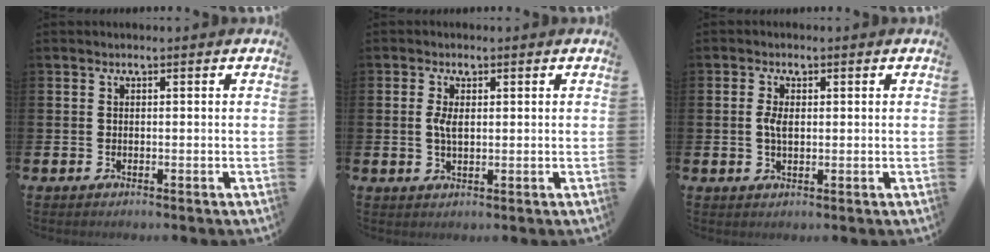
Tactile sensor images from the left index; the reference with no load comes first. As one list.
[{"total": 2.8, "force": [0.8, 1.4, 2.3], "torque": [-0.038, 0.001, 0.010]}, {"total": 2.7, "force": [0.5, 1.4, 2.2], "torque": [-0.035, 0.003, 0.005]}]